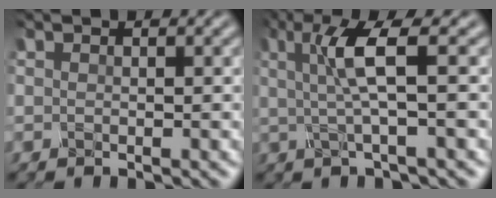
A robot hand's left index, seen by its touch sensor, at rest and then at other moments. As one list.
[{"total": 3.8, "force": [0.0, 0.2, 3.8], "torque": [-0.078, 0.000, 0.004]}]